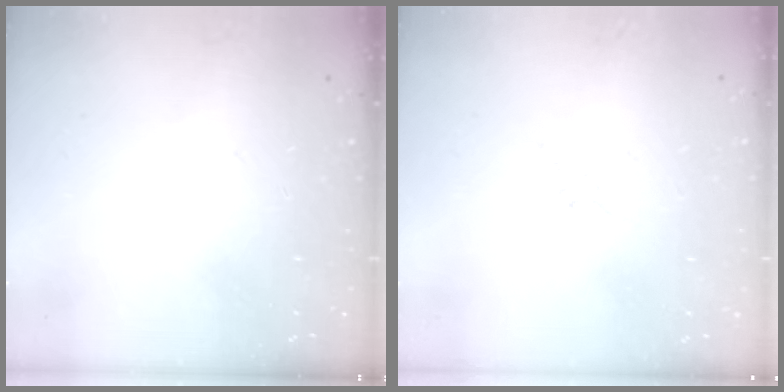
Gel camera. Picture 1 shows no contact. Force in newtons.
{"total": 2.1, "press": 2.1, "slide": 0.5}